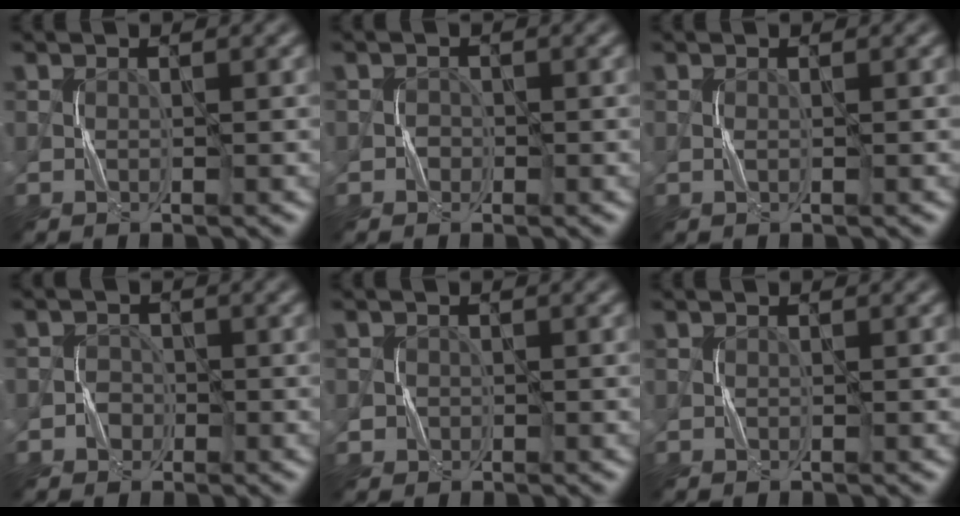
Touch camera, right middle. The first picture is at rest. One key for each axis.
{"total": 0.8, "fx": -0.3, "fy": 0.7, "fz": -0.2, "tx": 0.010, "ty": 0.001, "tz": -0.008}
{"total": 0.0}
{"total": 1.2, "fx": -0.5, "fy": 1.0, "fz": -0.1, "tx": 0.012, "ty": 0.004, "tz": -0.014}
{"total": 1.1, "fx": -0.1, "fy": 1.0, "fz": -0.2, "tx": 0.010, "ty": -0.004, "tz": 0.001}
{"total": 0.0}